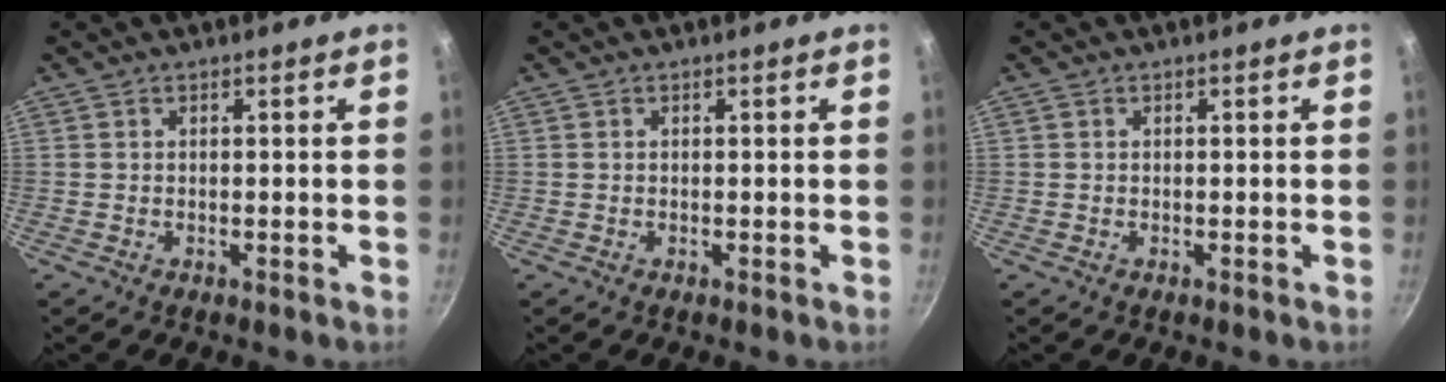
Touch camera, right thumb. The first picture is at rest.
{"total": 0.0}
{"total": 0.0}